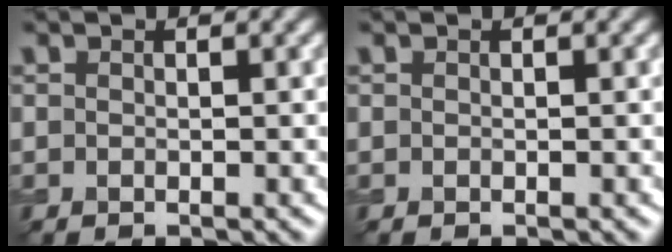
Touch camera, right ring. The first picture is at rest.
{"total": 0.0}